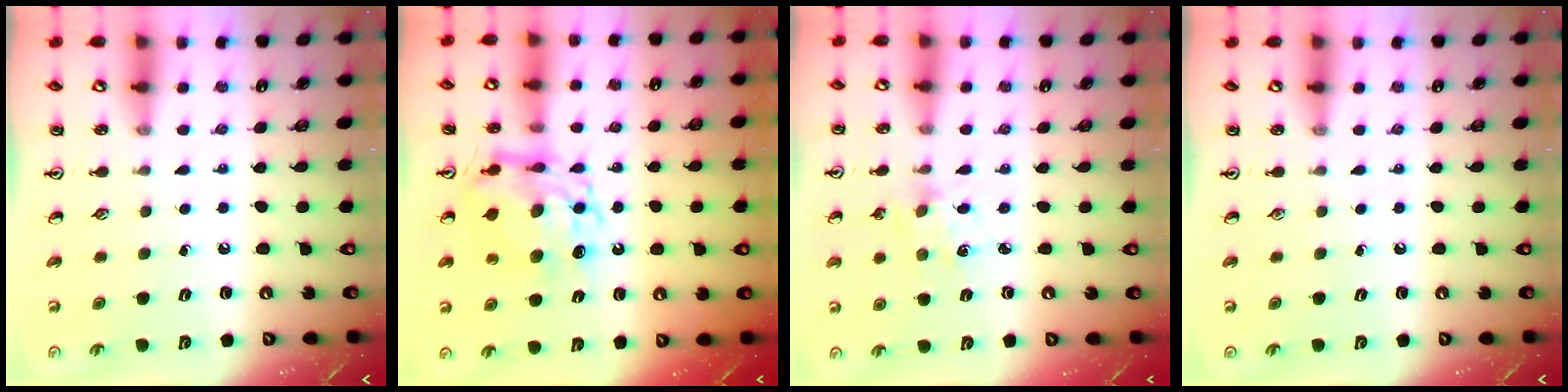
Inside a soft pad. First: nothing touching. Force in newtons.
{"total": 12.1, "press": 12.1, "slide": 1.1}
{"total": 2.0, "press": 2.0, "slide": 0.3}
{"total": 0.0}